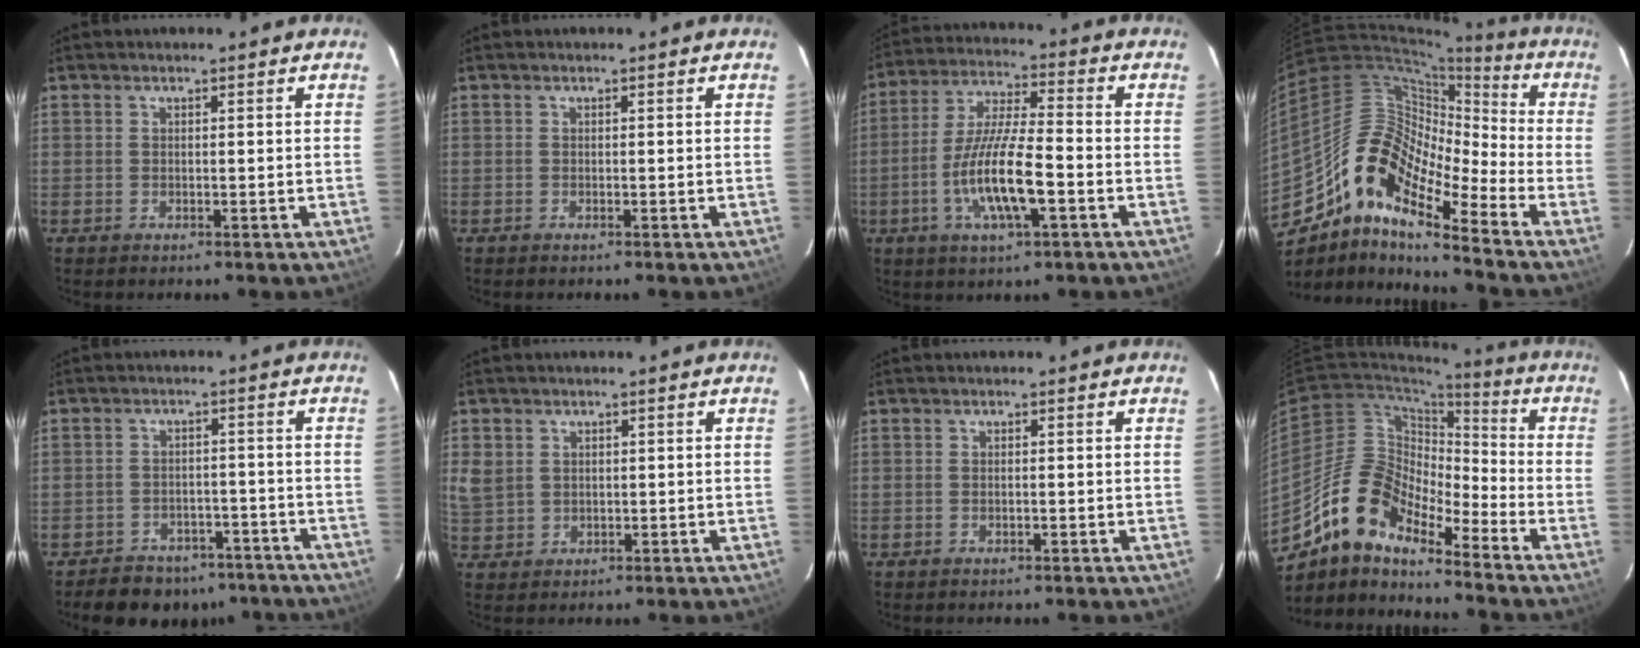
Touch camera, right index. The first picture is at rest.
{"total": 0.0}
{"total": 13.2, "force": [-4.4, 2.6, 12.2], "torque": [-0.246, -0.007, -0.082]}
{"total": 15.5, "force": [-10.4, 4.8, 10.5], "torque": [-0.163, 0.005, -0.214]}
{"total": 12.2, "force": [-9.6, 6.8, 3.1], "torque": [-0.076, 0.024, -0.111]}
{"total": 5.8, "force": [1.4, 5.1, 2.4], "torque": [-0.053, 0.005, 0.038]}
{"total": 0.5, "force": [-0.1, 0.2, 0.5], "torque": [-0.009, 0.001, -0.002]}
{"total": 14.6, "force": [-11.8, 5.2, 6.9], "torque": [-0.124, 0.007, -0.232]}